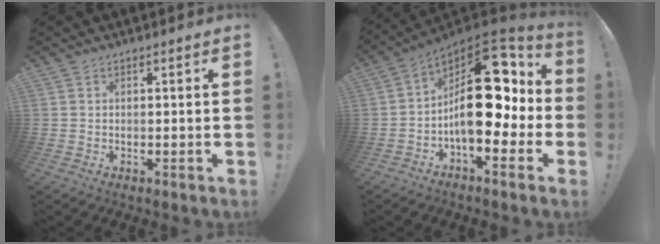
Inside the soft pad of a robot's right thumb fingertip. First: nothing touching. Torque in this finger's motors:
{"motor_torque": [1.65, 2.79, 1.49, -1.27, 0.44]}